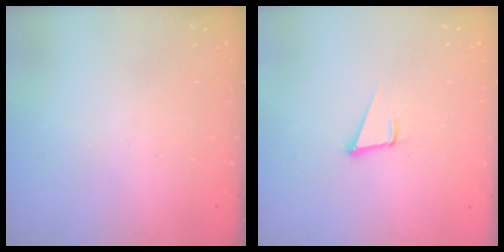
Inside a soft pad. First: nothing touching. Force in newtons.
{"total": 3.7, "press": 2.9, "slide": 2.2}